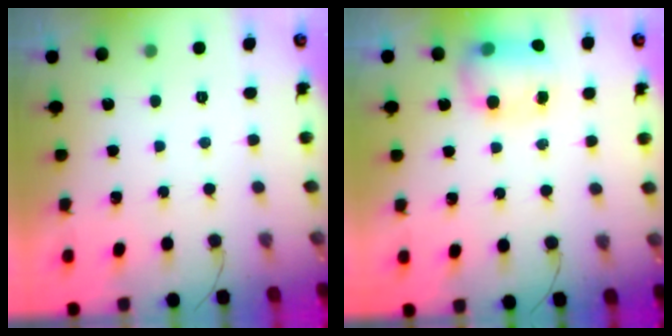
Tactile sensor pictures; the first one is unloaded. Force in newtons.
{"total": 8.0, "press": 8.0, "slide": 0.6}